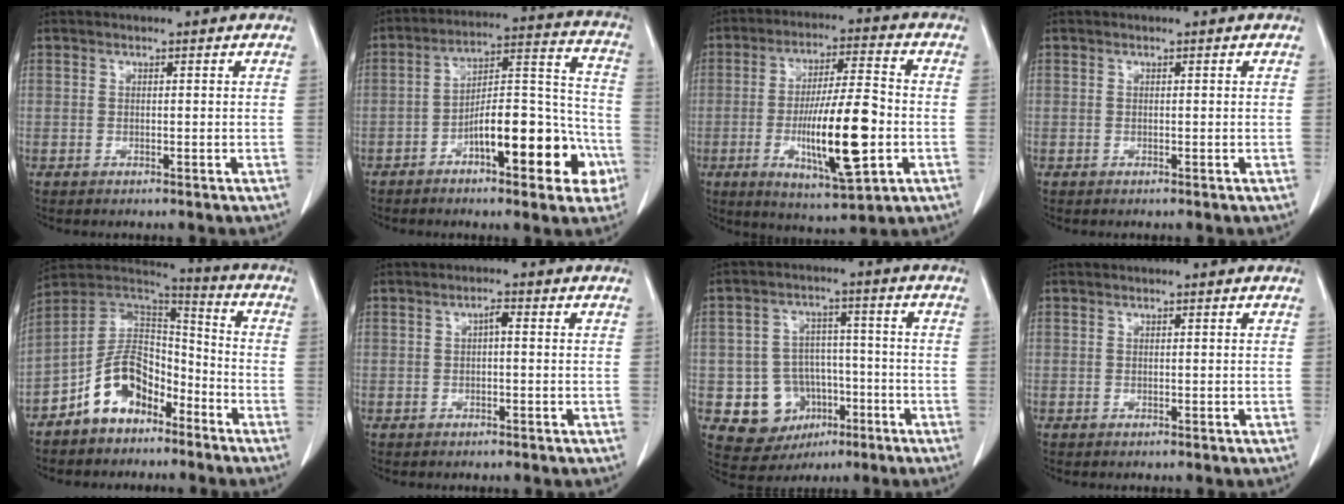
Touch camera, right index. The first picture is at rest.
{"total": 15.6, "force": [-6.5, 4.9, 13.3], "torque": [-0.191, 0.036, -0.091]}
{"total": 15.1, "force": [-3.4, 2.3, 14.6], "torque": [-0.255, -0.009, -0.049]}
{"total": 0.0}
{"total": 11.0, "force": [-6.4, 6.6, 6.1], "torque": [-0.113, 0.036, -0.120]}
{"total": 1.3, "force": [0.1, 0.4, 1.3], "torque": [-0.017, 0.006, 0.002]}
{"total": 9.7, "force": [-3.2, 8.7, 2.7], "torque": [-0.040, 0.030, -0.036]}
{"total": 0.0}